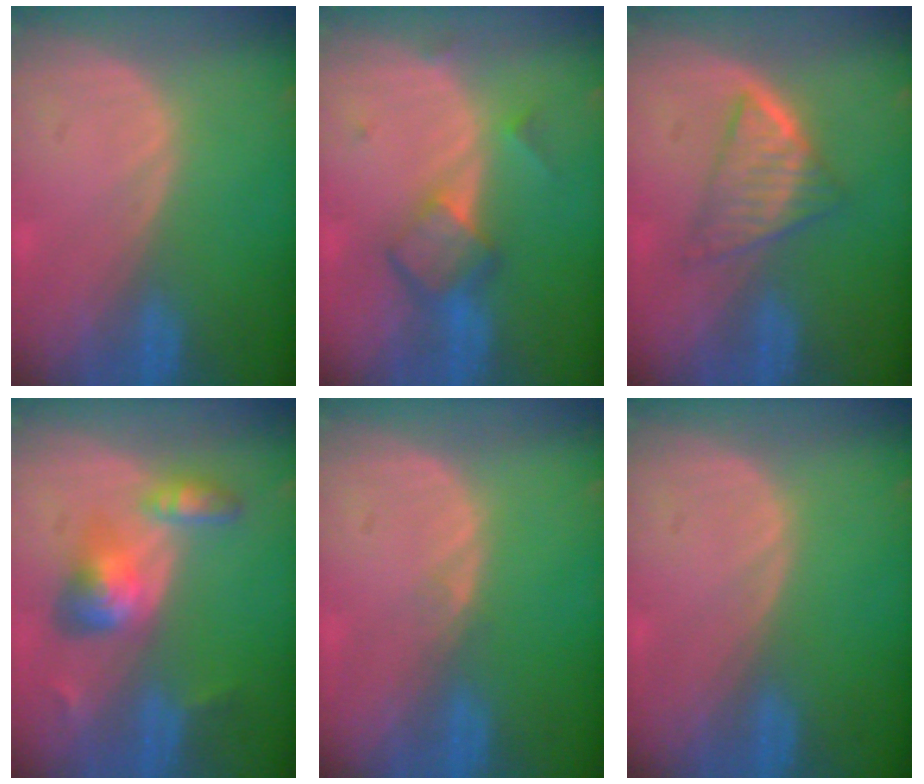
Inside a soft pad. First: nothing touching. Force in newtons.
{"total": 5.9, "press": 5.0, "slide": 3.2}
{"total": 5.4, "press": 5.1, "slide": 1.5}
{"total": 6.4, "press": 5.9, "slide": 2.5}
{"total": 0.7, "press": 0.7, "slide": 0.1}
{"total": 0.0}